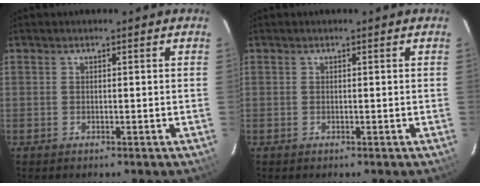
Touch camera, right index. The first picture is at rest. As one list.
[{"total": 0.0}]